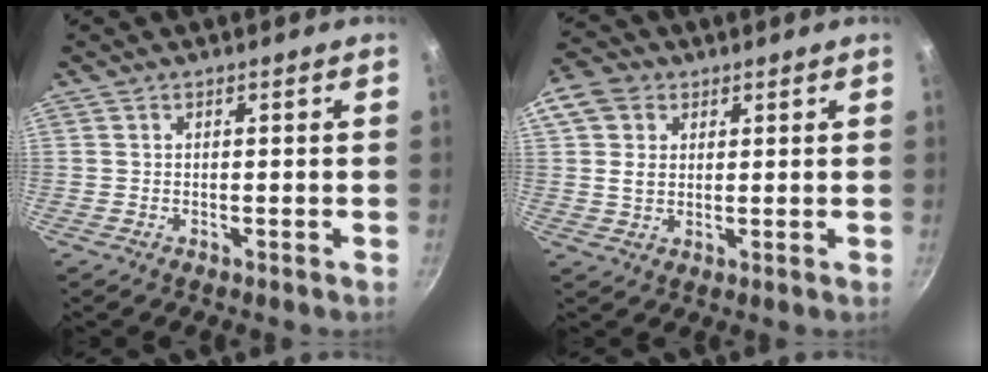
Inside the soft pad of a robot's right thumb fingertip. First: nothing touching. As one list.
[{"total": 7.6, "force": [2.3, 6.0, 4.1], "torque": [-0.065, 0.001, 0.032]}]